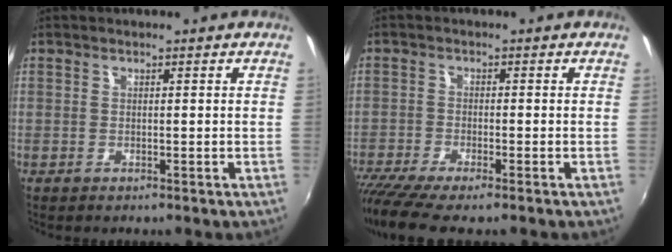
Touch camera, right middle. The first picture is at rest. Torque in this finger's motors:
{"motor_torque": [1.11, -1.03, 0.39, 0.14]}